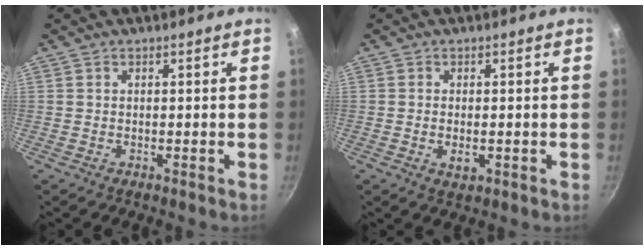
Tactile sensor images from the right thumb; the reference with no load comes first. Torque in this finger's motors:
{"motor_torque": [-0.32, 0.21, -0.35, 0.10, -0.03]}